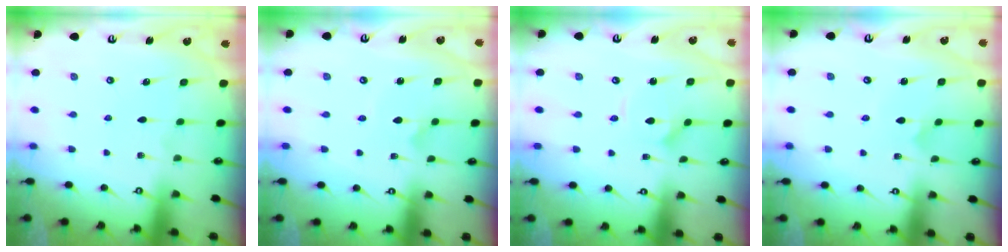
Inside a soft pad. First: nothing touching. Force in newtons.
{"total": 2.9, "press": 2.9, "slide": 0.1}
{"total": 2.5, "press": 2.5, "slide": 0.2}
{"total": 1.3, "press": 1.3, "slide": 0.1}